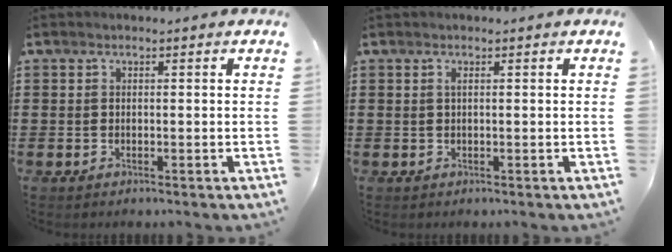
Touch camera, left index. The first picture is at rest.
{"total": 0.7, "force": [0.2, 0.0, 0.6], "torque": [-0.013, -0.002, 0.004]}